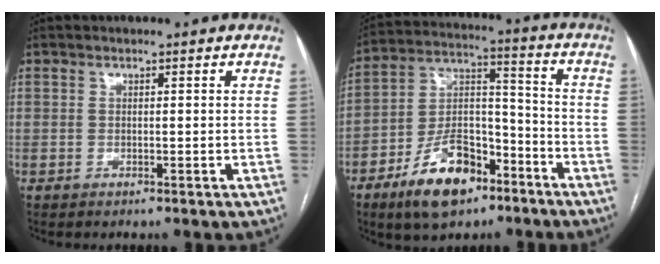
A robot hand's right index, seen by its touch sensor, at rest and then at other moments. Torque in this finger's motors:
{"motor_torque": [-0.25, -0.30, -0.66, -0.21]}